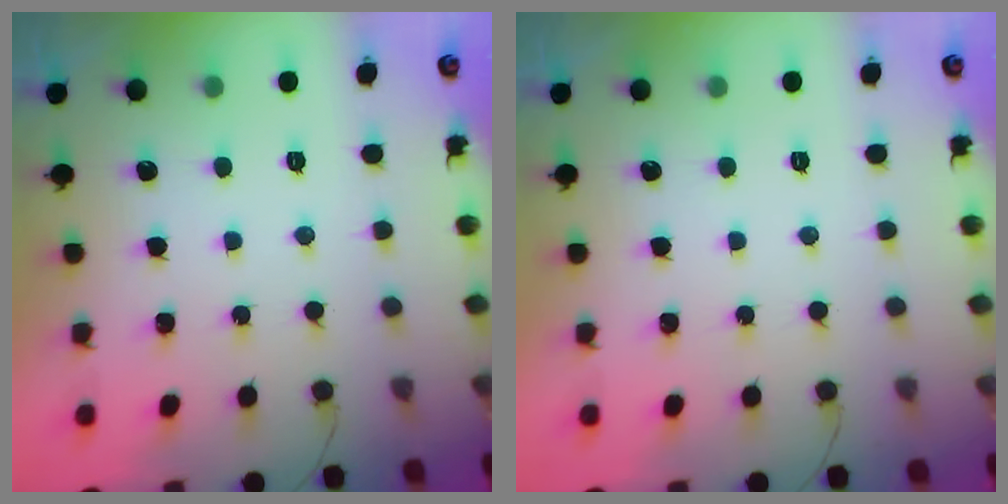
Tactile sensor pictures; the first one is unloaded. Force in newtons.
{"total": 0.0}